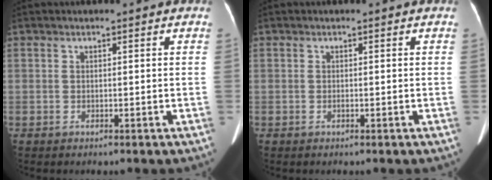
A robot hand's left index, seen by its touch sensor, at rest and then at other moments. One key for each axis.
{"total": 0.0}